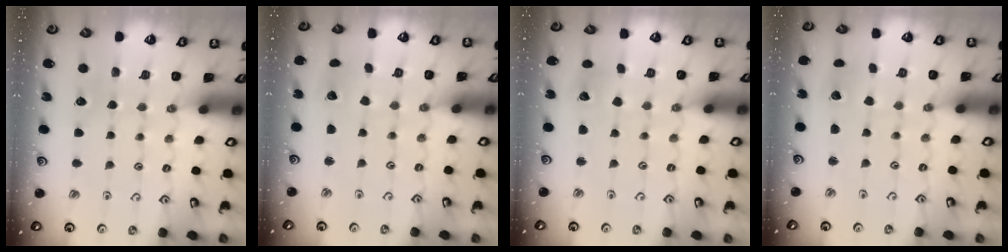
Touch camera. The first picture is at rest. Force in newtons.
{"total": 2.2, "press": 2.2, "slide": 0.2}
{"total": 3.0, "press": 3.0, "slide": 0.2}
{"total": 2.0, "press": 2.0, "slide": 0.1}